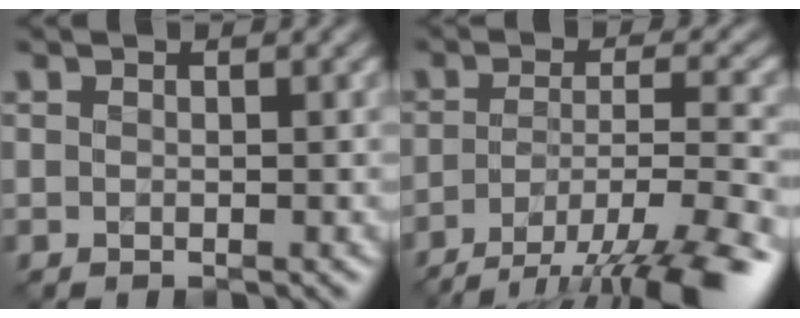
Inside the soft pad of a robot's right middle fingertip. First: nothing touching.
{"total": 10.3, "force": [-6.9, 2.6, 7.2], "torque": [-0.127, -0.012, -0.107]}